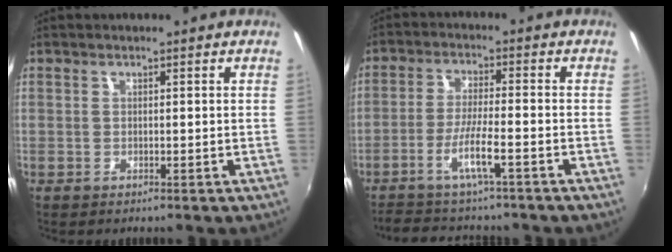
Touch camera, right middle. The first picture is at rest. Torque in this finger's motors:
{"motor_torque": [1.08, -1.06, 0.16, 0.11]}